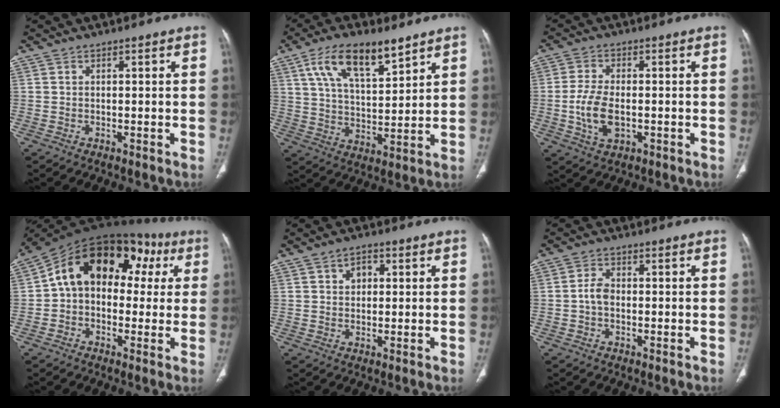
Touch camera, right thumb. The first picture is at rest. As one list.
[{"total": 14.0, "force": [8.2, 5.7, 9.7], "torque": [-0.152, -0.029, 0.154]}, {"total": 7.8, "force": [-1.3, 4.4, 6.3], "torque": [-0.131, 0.001, -0.022]}, {"total": 18.7, "force": [3.9, 12.5, 13.4], "torque": [-0.161, 0.055, 0.045]}, {"total": 3.6, "force": [1.1, 2.6, 2.2], "torque": [-0.019, 0.002, 0.015]}, {"total": 2.9, "force": [-0.6, 1.9, 2.1], "torque": [-0.034, 0.009, -0.017]}]